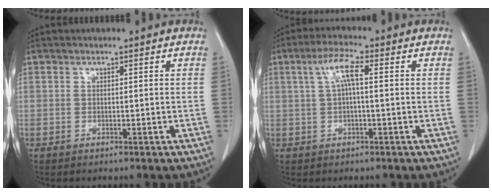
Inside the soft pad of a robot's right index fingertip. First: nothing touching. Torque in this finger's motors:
{"motor_torque": [0.17, 0.11, 0.16, 0.09]}